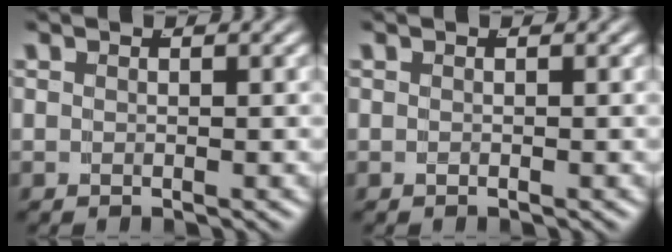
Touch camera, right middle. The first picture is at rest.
{"total": 0.0}